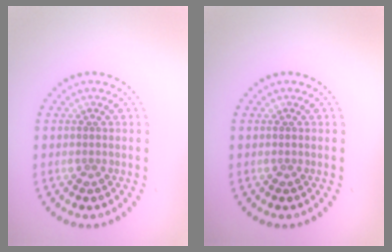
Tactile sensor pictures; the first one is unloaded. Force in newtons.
{"total": 0.0}